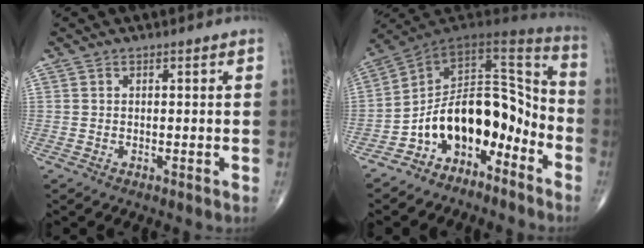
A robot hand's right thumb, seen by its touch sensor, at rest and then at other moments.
{"total": 16.4, "force": [-8.0, 10.0, 10.2], "torque": [-0.111, 0.121, -0.138]}